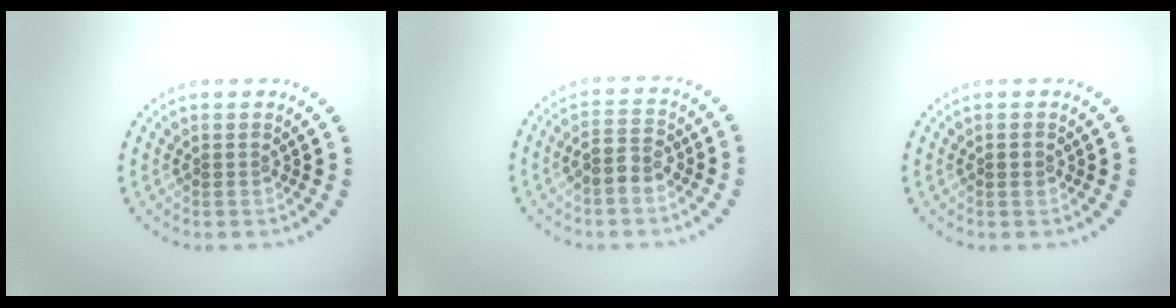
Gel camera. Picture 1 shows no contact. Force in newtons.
{"total": 2.6, "press": 2.5, "slide": 0.7}
{"total": 1.0, "press": 0.9, "slide": 0.1}